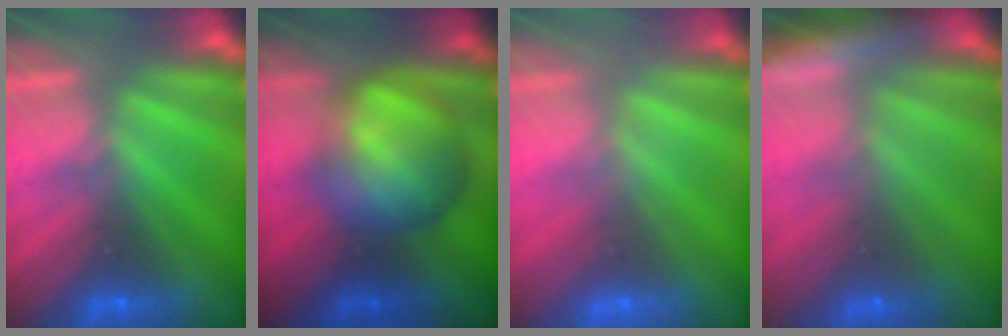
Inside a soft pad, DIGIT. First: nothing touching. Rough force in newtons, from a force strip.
{"total": 6.1}
{"total": 1.6}
{"total": 8.5}